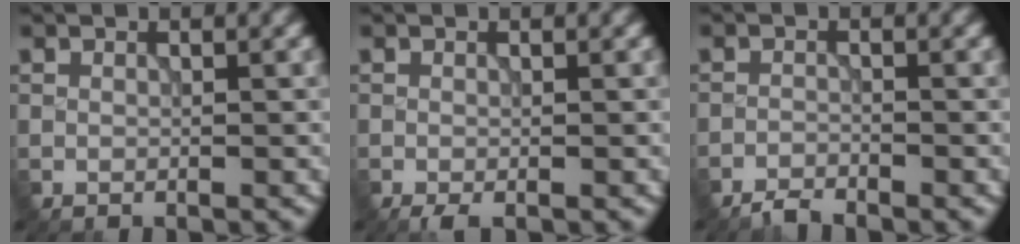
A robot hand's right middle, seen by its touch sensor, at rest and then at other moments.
{"total": 0.9, "force": [-0.5, 0.2, 0.7], "torque": [-0.013, -0.004, -0.009]}
{"total": 1.5, "force": [-1.4, 0.2, 0.2], "torque": [-0.004, 0.000, -0.033]}